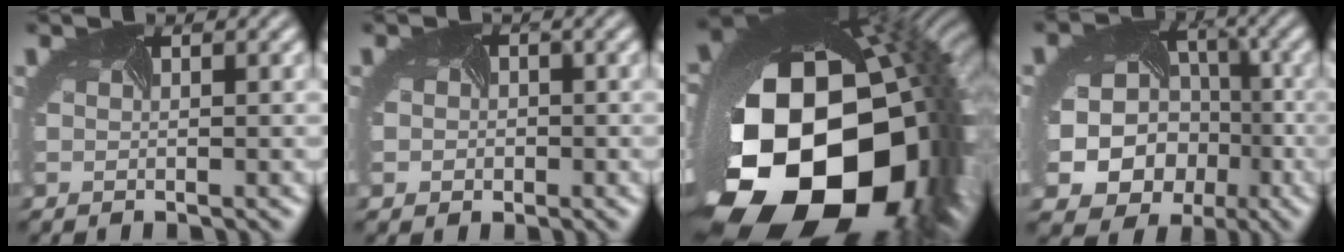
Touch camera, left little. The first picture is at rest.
{"total": 2.6, "force": [-0.2, 2.3, 1.2], "torque": [-0.011, 0.000, -0.006]}
{"total": 23.3, "force": [-6.3, 16.2, 15.6], "torque": [-0.305, -0.116, -0.069]}
{"total": 16.9, "force": [-4.3, 14.9, 6.7], "torque": [-0.177, -0.039, -0.070]}